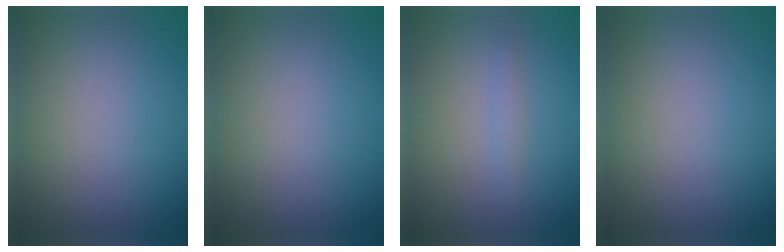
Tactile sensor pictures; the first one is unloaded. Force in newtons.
{"total": 0.0}
{"total": 1.0, "press": 1.0, "slide": 0.0}
{"total": 0.0}